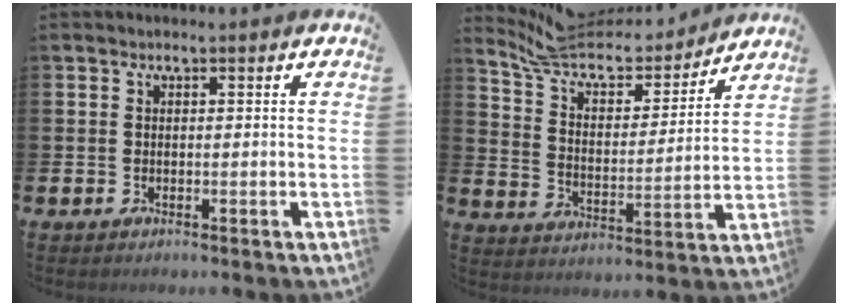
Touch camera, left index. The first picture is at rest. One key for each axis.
{"total": 8.7, "fx": 8.0, "fy": 2.9, "fz": 2.1, "tx": -0.080, "ty": -0.062, "tz": 0.137}